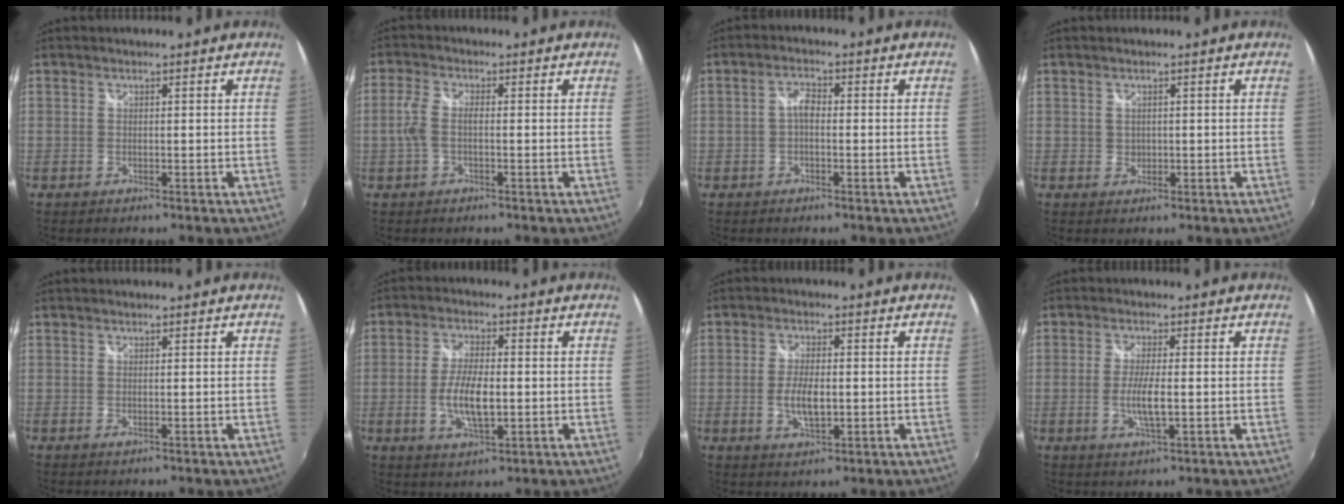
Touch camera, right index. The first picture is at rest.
{"total": 3.6, "force": [-0.7, 1.4, 3.2], "torque": [-0.073, 0.004, -0.013]}
{"total": 2.5, "force": [-0.5, 1.3, 2.0], "torque": [-0.042, 0.010, -0.012]}
{"total": 1.2, "force": [0.2, 1.1, 0.2], "torque": [0.002, 0.001, 0.003]}
{"total": 0.0}
{"total": 8.2, "force": [-1.3, 3.1, 7.5], "torque": [-0.148, -0.005, -0.023]}
{"total": 5.8, "force": [-0.9, 2.5, 5.1], "torque": [-0.102, -0.006, -0.015]}
{"total": 4.9, "force": [-0.9, 0.9, 4.8], "torque": [-0.094, -0.009, -0.016]}